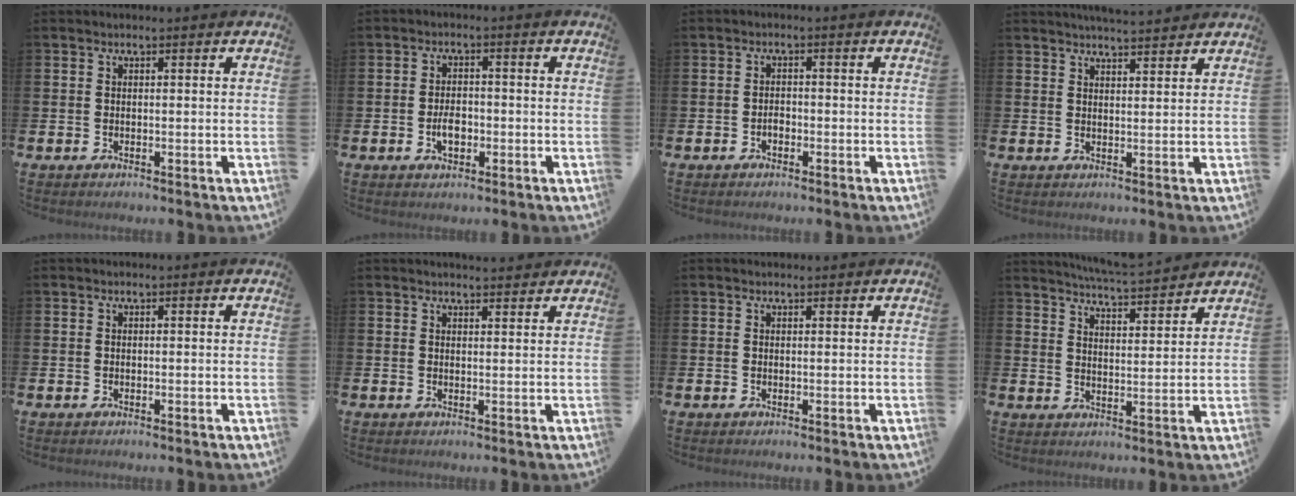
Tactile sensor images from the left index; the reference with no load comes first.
{"total": 3.1, "force": [-0.7, 1.9, 2.3], "torque": [-0.024, -0.006, -0.018]}
{"total": 1.2, "force": [-0.6, 0.8, 0.7], "torque": [-0.011, 0.001, -0.012]}
{"total": 4.0, "force": [4.0, 0.0, 0.5], "torque": [-0.014, -0.019, 0.073]}
{"total": 0.0}
{"total": 2.2, "force": [2.2, 0.1, 0.0], "torque": [0.008, -0.014, 0.037]}
{"total": 0.5, "force": [0.5, 0.1, 0.0], "torque": [0.011, -0.004, 0.008]}
{"total": 5.8, "force": [5.8, -0.2, 0.6], "torque": [-0.024, -0.039, 0.102]}